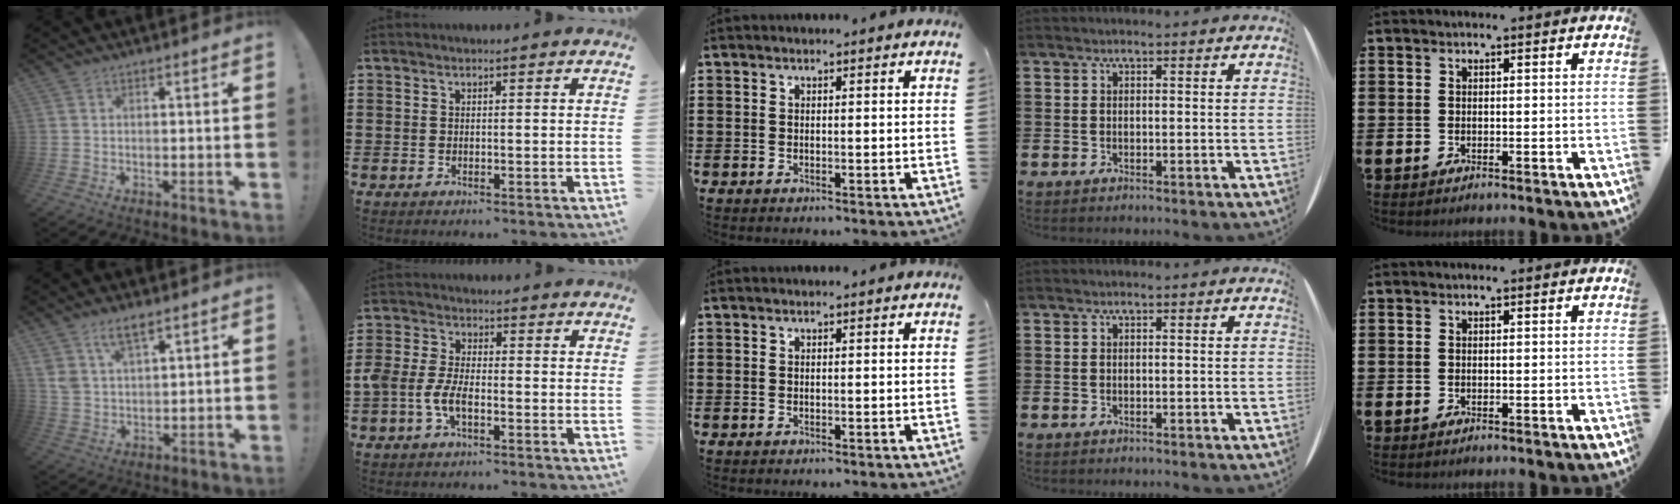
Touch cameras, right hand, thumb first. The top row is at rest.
{"thumb": {"total": 7.0, "force": [5.2, 2.8, 3.8], "torque": [-0.070, -0.021, 0.096]}, "index": {"total": 4.9, "force": [-1.8, 2.3, 3.9], "torque": [-0.103, -0.004, -0.043]}}